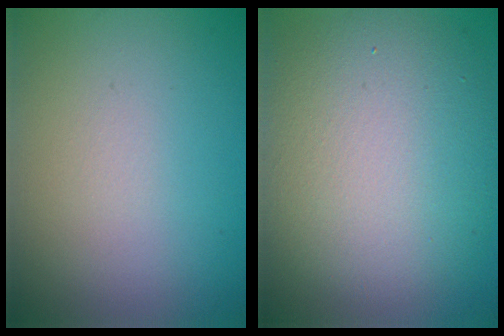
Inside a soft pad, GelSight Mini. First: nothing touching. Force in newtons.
{"total": 11.1, "press": 11.0, "slide": 1.2}